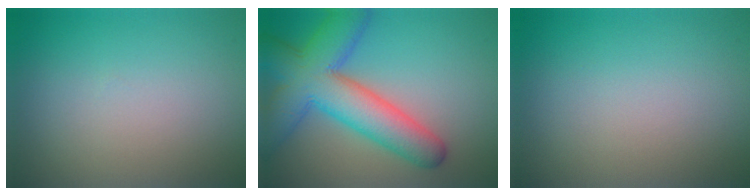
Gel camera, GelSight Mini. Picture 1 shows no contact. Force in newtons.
{"total": 9.9, "press": 9.9, "slide": 0.4}
{"total": 0.0}